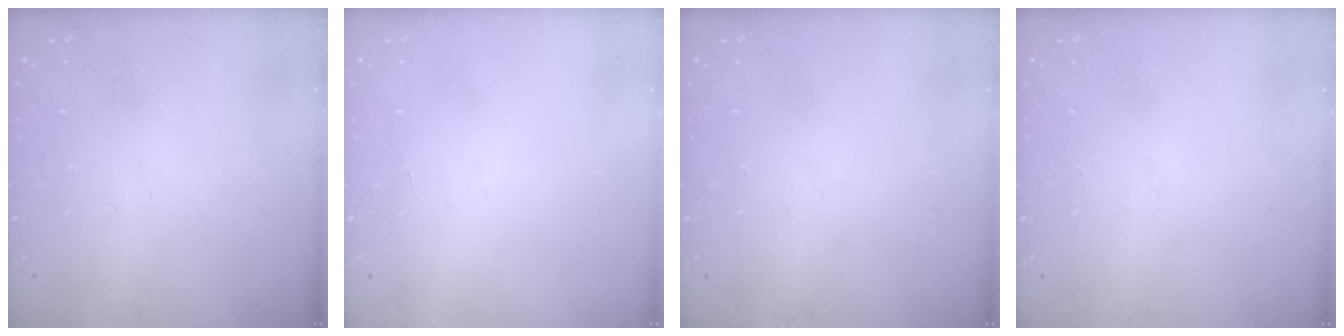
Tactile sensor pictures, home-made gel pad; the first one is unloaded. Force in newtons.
{"total": 1.5, "press": 1.5, "slide": 0.1}
{"total": 0.0}
{"total": 0.0}